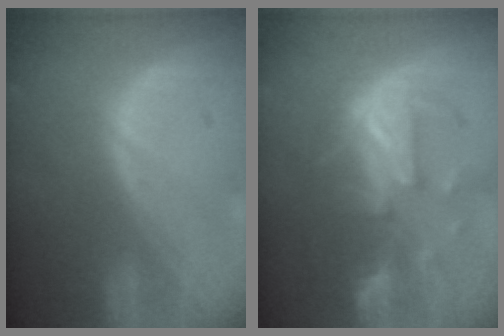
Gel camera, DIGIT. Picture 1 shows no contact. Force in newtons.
{"total": 10.0, "press": 8.9, "slide": 4.6}